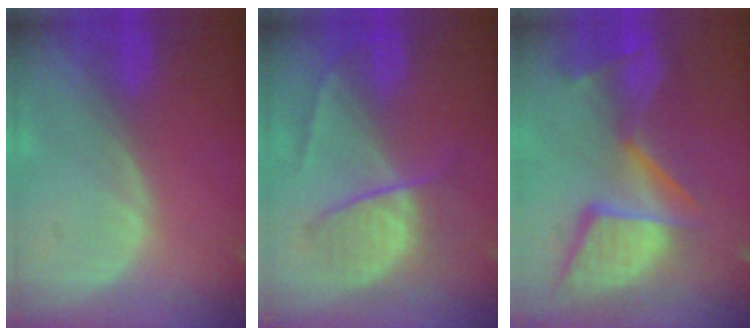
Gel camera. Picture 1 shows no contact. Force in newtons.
{"total": 6.6, "press": 6.2, "slide": 2.4}
{"total": 13.5, "press": 11.0, "slide": 7.8}